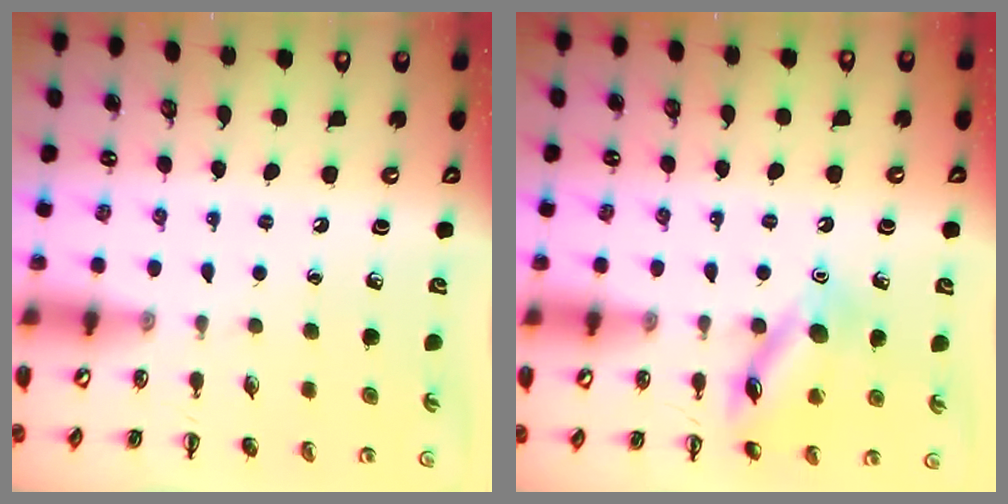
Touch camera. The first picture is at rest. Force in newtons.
{"total": 13.1, "press": 13.1, "slide": 0.7}